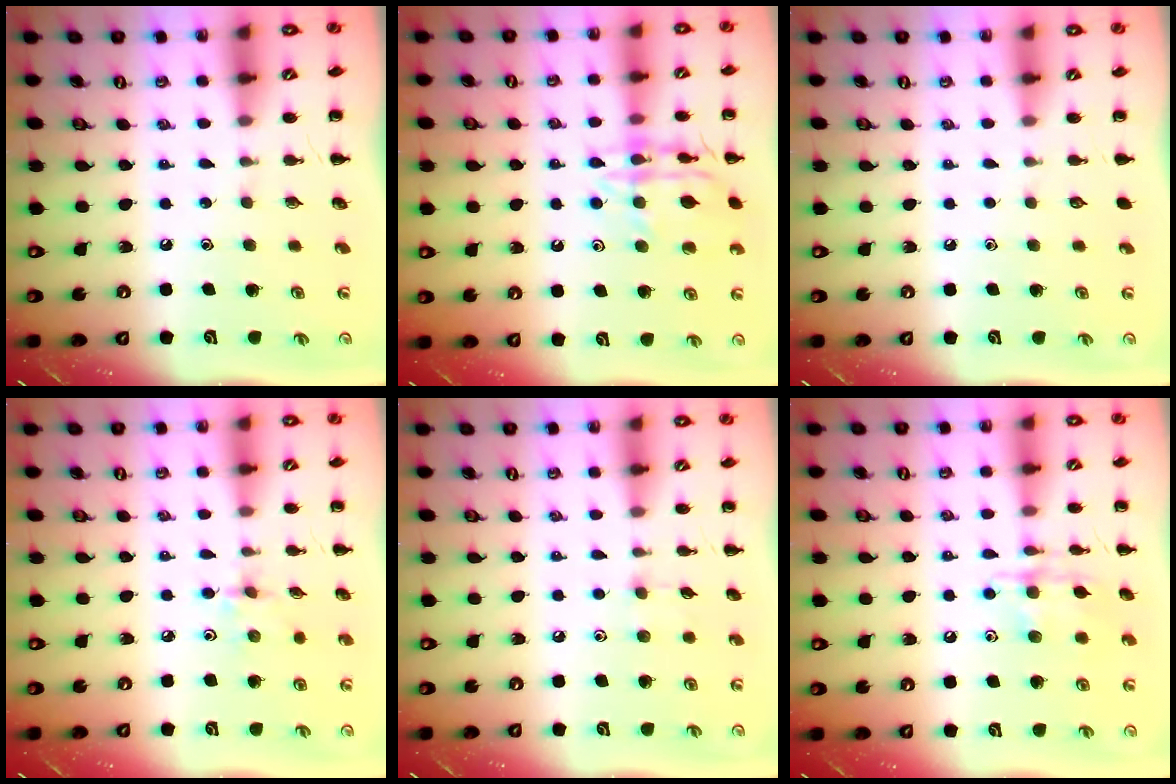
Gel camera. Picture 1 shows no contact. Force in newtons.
{"total": 14.3, "press": 14.3, "slide": 1.1}
{"total": 0.0}
{"total": 2.4, "press": 2.3, "slide": 0.8}
{"total": 3.2, "press": 3.0, "slide": 1.1}
{"total": 10.8, "press": 10.7, "slide": 0.7}